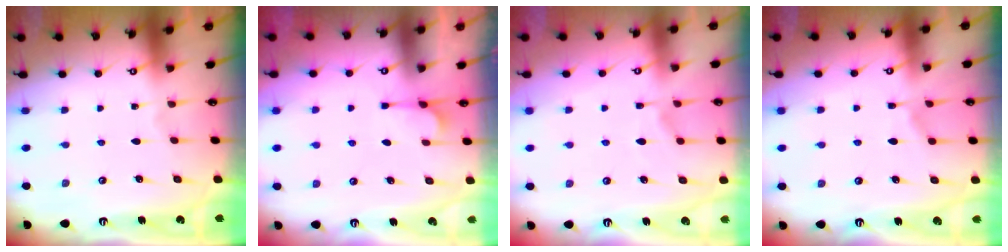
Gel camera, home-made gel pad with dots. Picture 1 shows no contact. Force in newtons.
{"total": 2.5, "press": 2.1, "slide": 1.2}
{"total": 1.5, "press": 0.6, "slide": 1.4}
{"total": 5.6, "press": 5.6, "slide": 0.6}